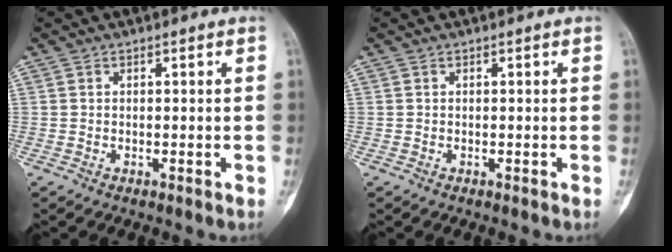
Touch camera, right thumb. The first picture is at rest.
{"total": 0.0}